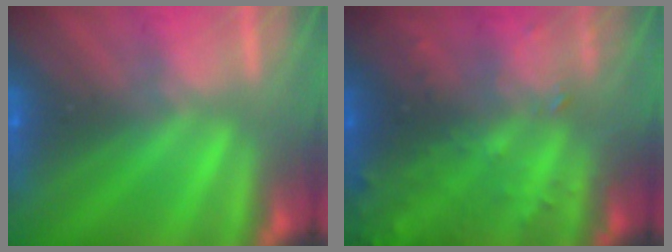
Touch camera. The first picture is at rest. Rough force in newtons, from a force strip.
{"total": 6.4}